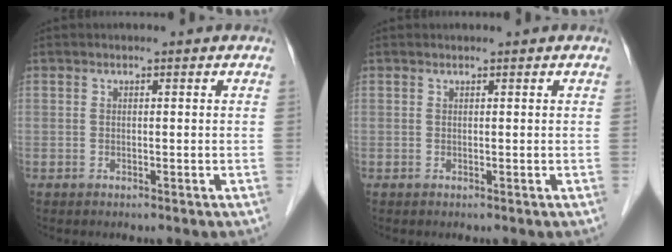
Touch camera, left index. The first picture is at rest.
{"total": 0.0}